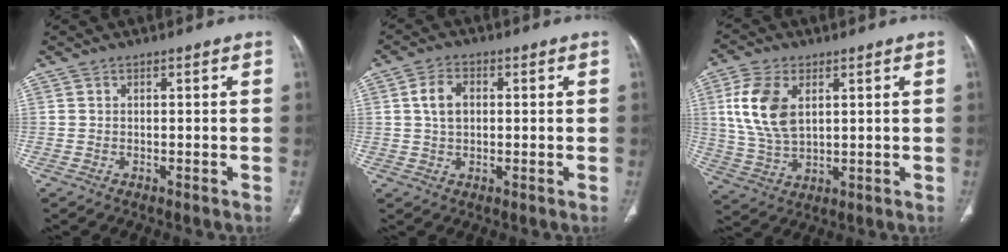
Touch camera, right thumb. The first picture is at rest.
{"total": 5.3, "force": [1.0, 3.5, 3.9], "torque": [-0.071, 0.006, 0.017]}
{"total": 11.7, "force": [3.2, 6.9, 8.8], "torque": [-0.177, -0.006, 0.070]}